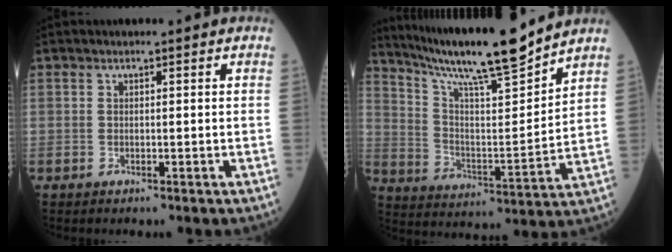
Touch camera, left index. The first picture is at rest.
{"total": 17.4, "force": [14.9, -0.2, 9.0], "torque": [-0.159, -0.006, 0.253]}